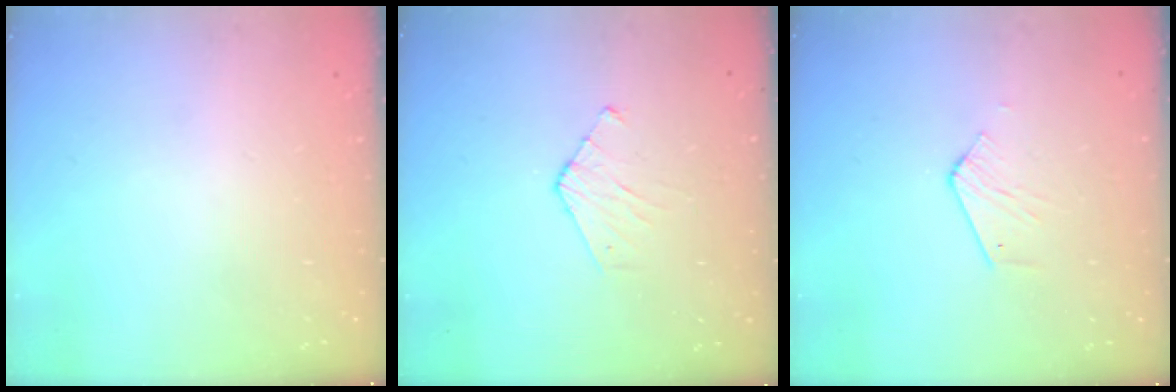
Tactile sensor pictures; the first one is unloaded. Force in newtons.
{"total": 4.6, "press": 4.6, "slide": 0.3}
{"total": 2.6, "press": 2.6, "slide": 0.1}